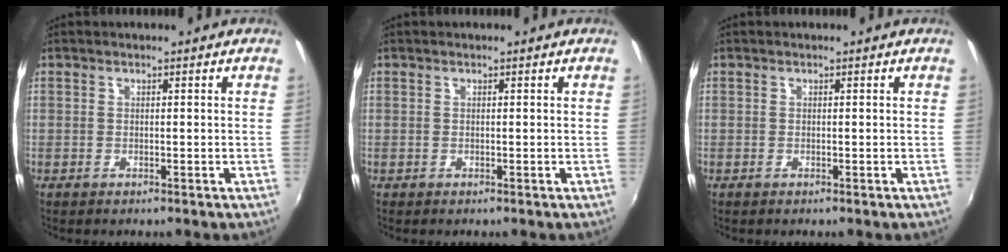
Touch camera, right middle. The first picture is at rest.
{"total": 0.0}
{"total": 0.0}